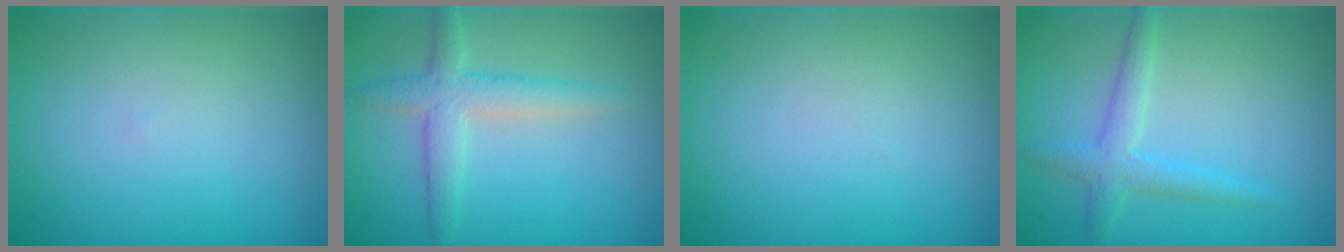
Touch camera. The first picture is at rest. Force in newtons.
{"total": 3.2, "press": 3.2, "slide": 0.2}
{"total": 0.0}
{"total": 1.8, "press": 1.8, "slide": 0.1}